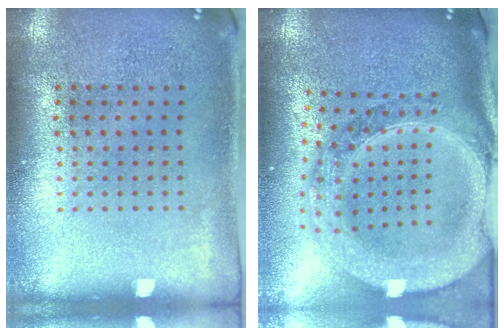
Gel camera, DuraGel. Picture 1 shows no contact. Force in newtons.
{"total": 3.4, "press": 2.8, "slide": 2.0}